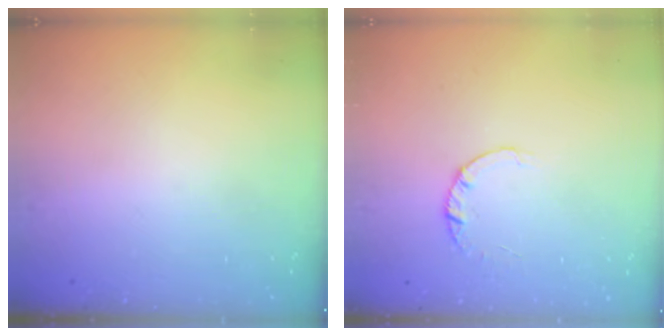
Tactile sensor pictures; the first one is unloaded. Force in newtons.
{"total": 1.8, "press": 1.8, "slide": 0.1}